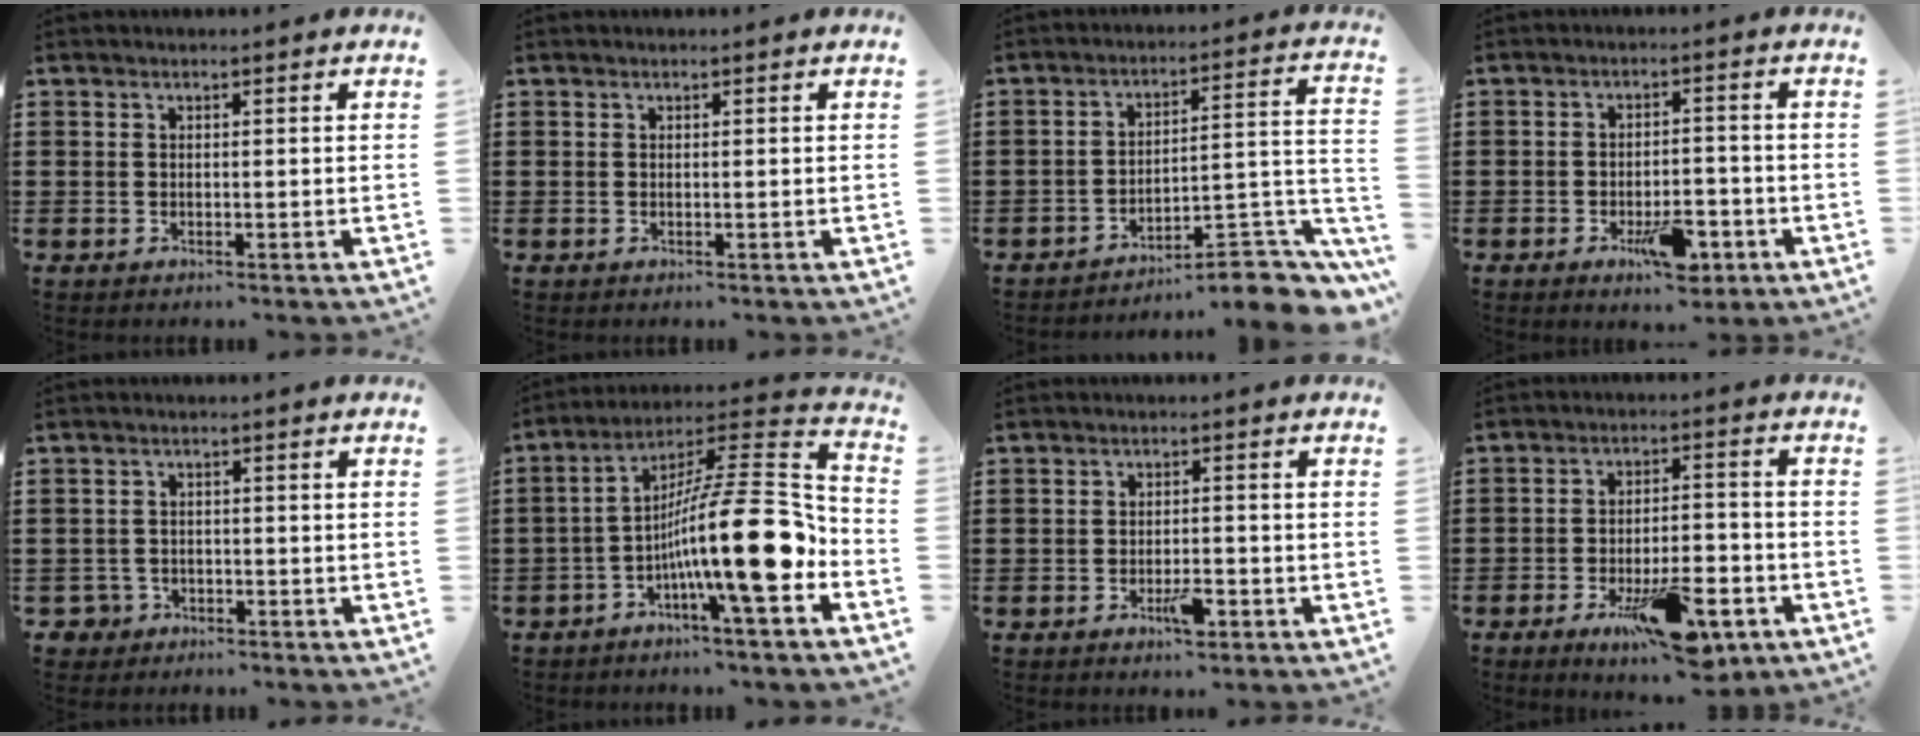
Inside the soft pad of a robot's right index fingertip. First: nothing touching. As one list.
[{"total": 0.0}, {"total": 7.6, "force": [-5.8, 2.0, 4.5], "torque": [-0.054, 0.001, -0.109]}, {"total": 6.6, "force": [-3.3, 2.8, 5.0], "torque": [-0.071, 0.004, -0.053]}, {"total": 2.2, "force": [-1.5, 1.5, 0.4], "torque": [-0.019, -0.001, -0.036]}, {"total": 18.5, "force": [-4.0, 3.6, 17.7], "torque": [-0.290, -0.010, -0.067]}, {"total": 3.6, "force": [-1.8, 1.1, 2.9], "torque": [-0.044, 0.004, -0.030]}, {"total": 11.8, "force": [-5.9, 4.0, 9.5], "torque": [-0.150, 0.010, -0.097]}]